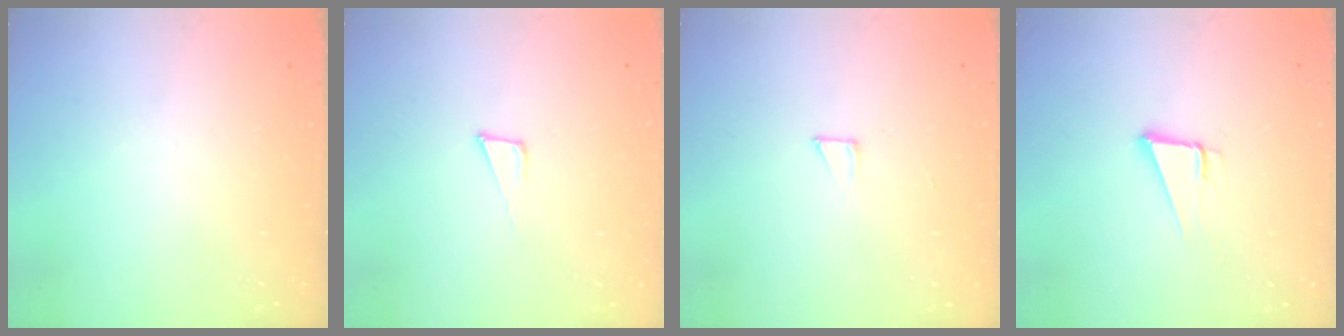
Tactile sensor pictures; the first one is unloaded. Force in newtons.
{"total": 6.3, "press": 6.1, "slide": 1.2}
{"total": 2.6, "press": 2.6, "slide": 0.1}
{"total": 5.0, "press": 4.4, "slide": 2.4}